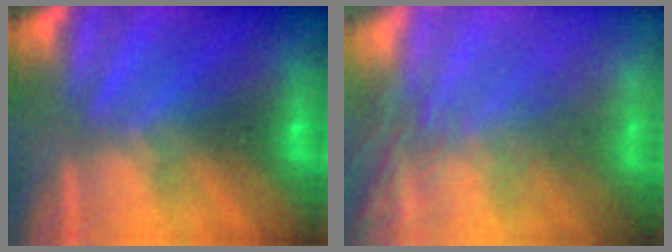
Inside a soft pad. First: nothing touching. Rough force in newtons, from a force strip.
{"total": 5.6}